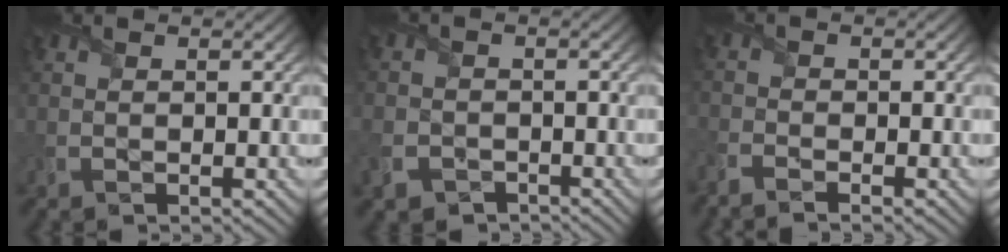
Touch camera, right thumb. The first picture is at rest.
{"total": 4.1, "force": [-2.5, 3.0, 1.2], "torque": [-0.037, -0.016, -0.055]}
{"total": 2.8, "force": [-2.5, 0.5, 1.2], "torque": [-0.036, -0.008, -0.061]}